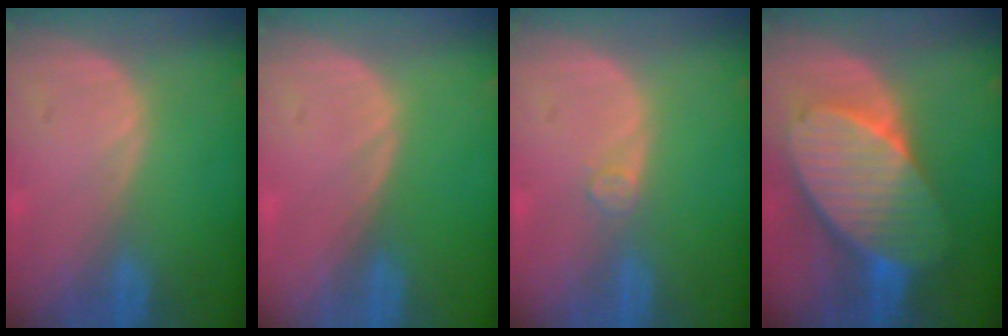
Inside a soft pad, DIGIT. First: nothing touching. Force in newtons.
{"total": 0.0}
{"total": 1.5, "press": 1.5, "slide": 0.2}
{"total": 10.8, "press": 10.8, "slide": 0.6}